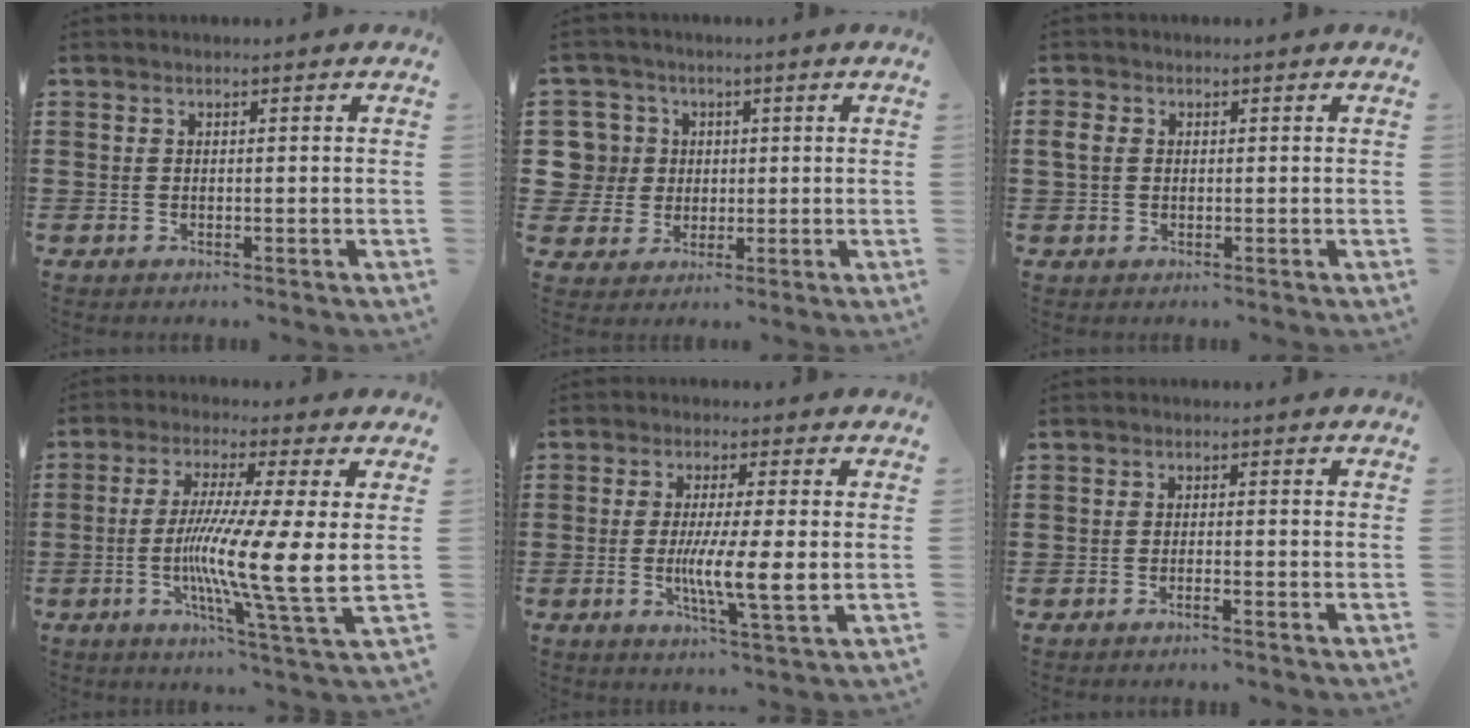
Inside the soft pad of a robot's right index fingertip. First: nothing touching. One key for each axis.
{"total": 6.6, "fx": 1.1, "fy": 6.4, "fz": 1.1, "tx": -0.067, "ty": 0.014, "tz": 0.018}
{"total": 2.0, "fx": 0.2, "fy": 1.6, "fz": 1.2, "tx": -0.034, "ty": 0.005, "tz": 0.002}
{"total": 11.6, "fx": -0.7, "fy": -0.6, "fz": 11.6, "tx": -0.222, "ty": -0.018, "tz": -0.018}
{"total": 7.3, "fx": -0.7, "fy": 0.6, "fz": 7.3, "tx": -0.135, "ty": -0.014, "tz": -0.013}
{"total": 1.1, "fx": -0.8, "fy": -0.2, "fz": 0.8, "tx": -0.013, "ty": -0.004, "tz": -0.014}